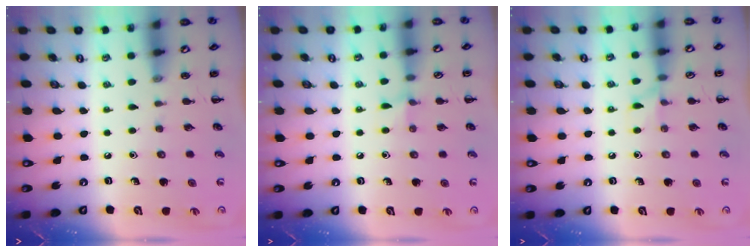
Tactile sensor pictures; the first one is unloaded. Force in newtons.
{"total": 5.5, "press": 5.1, "slide": 2.0}
{"total": 5.0, "press": 4.8, "slide": 1.5}